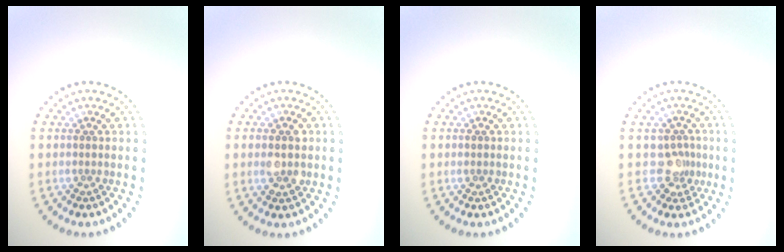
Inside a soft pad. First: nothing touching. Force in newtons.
{"total": 2.7, "press": 2.7, "slide": 0.3}
{"total": 0.6, "press": 0.6, "slide": 0.1}
{"total": 2.1, "press": 1.6, "slide": 1.3}